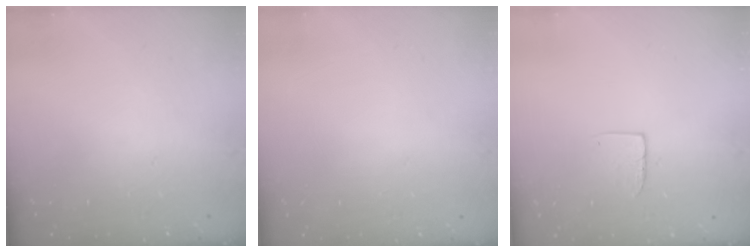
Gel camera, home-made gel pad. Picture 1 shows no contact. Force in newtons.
{"total": 0.0}
{"total": 5.9, "press": 5.9, "slide": 0.5}